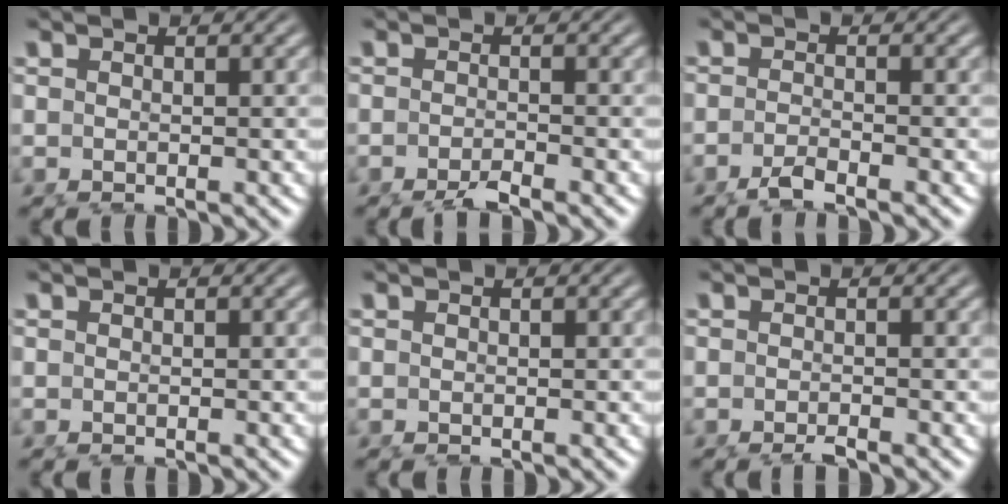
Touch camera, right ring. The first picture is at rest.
{"total": 1.7, "force": [-1.5, -0.4, 0.6], "torque": [-0.009, -0.003, -0.029]}
{"total": 2.0, "force": [-1.8, -0.5, 0.8], "torque": [-0.008, -0.005, -0.031]}
{"total": 0.0}
{"total": 0.0}
{"total": 1.2, "force": [-1.0, -0.5, 0.4], "torque": [-0.004, -0.002, -0.018]}